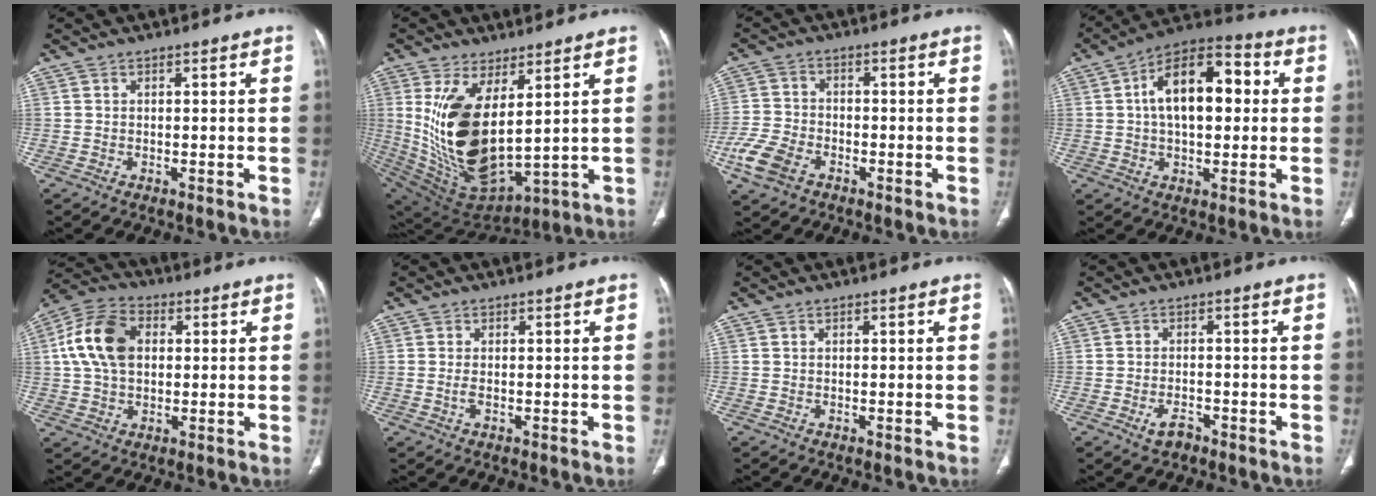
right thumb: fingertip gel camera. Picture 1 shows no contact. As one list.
[{"total": 18.9, "force": [4.3, 8.8, 16.2], "torque": [-0.310, -0.042, 0.109]}, {"total": 8.0, "force": [-4.1, 5.1, 4.6], "torque": [-0.104, 0.010, -0.079]}, {"total": 15.8, "force": [2.4, 8.6, 13.0], "torque": [-0.193, 0.030, 0.032]}, {"total": 12.6, "force": [2.1, 8.5, 9.1], "torque": [-0.170, 0.019, 0.032]}, {"total": 1.5, "force": [-0.3, 0.7, 1.3], "torque": [-0.033, -0.002, -0.005]}, {"total": 0.0}, {"total": 3.0, "force": [-1.8, 1.7, 1.6], "torque": [-0.028, 0.011, -0.026]}]